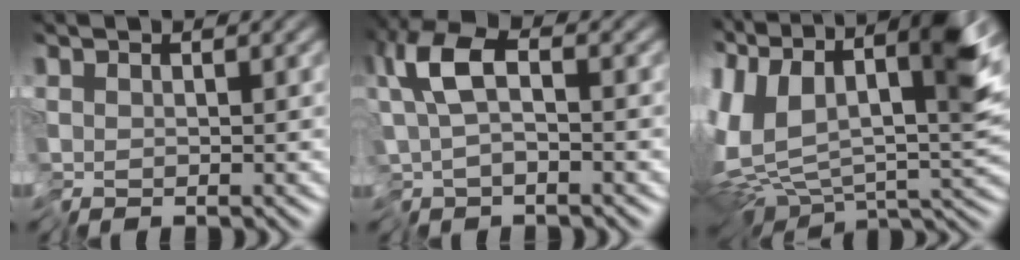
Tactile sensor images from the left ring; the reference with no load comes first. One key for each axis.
{"total": 5.3, "fx": -1.3, "fy": 2.5, "fz": 4.5, "tx": -0.099, "ty": 0.000, "tz": -0.035}
{"total": 11.5, "fx": 4.8, "fy": 6.1, "fz": 8.5, "tx": -0.175, "ty": 0.018, "tz": 0.091}